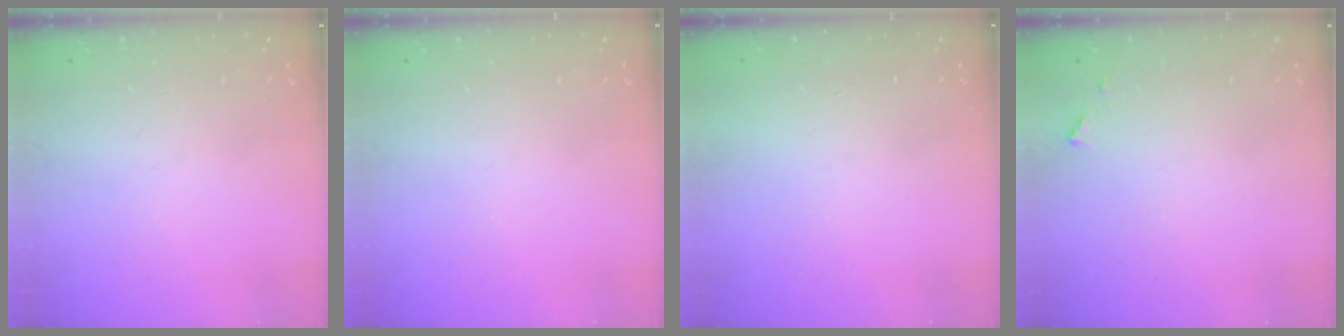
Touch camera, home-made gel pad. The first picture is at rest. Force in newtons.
{"total": 0.0}
{"total": 1.6, "press": 1.6, "slide": 0.1}
{"total": 4.3, "press": 4.2, "slide": 0.5}